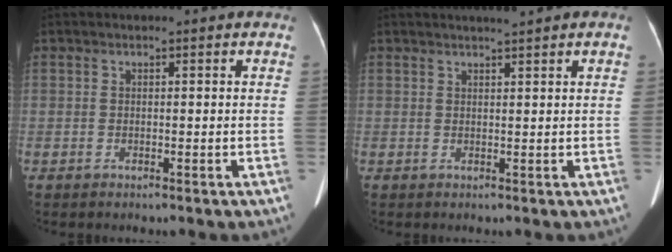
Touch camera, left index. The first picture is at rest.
{"total": 1.8, "force": [1.5, -0.4, 0.9], "torque": [-0.010, 0.007, 0.027]}